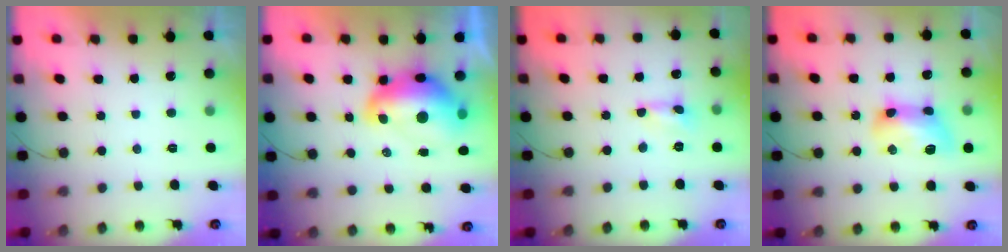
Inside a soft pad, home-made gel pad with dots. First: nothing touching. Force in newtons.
{"total": 15.1, "press": 15.1, "slide": 1.1}
{"total": 0.0}
{"total": 11.5, "press": 11.5, "slide": 0.5}